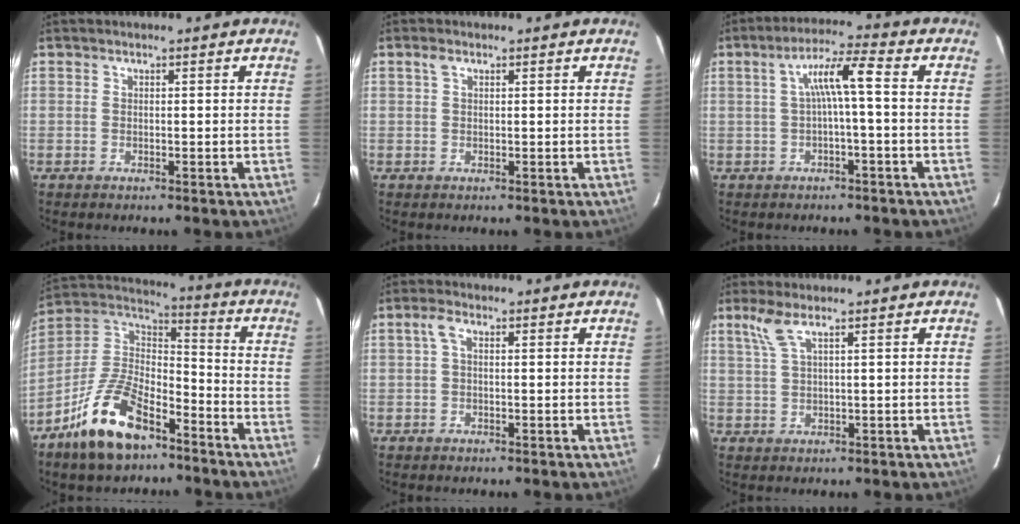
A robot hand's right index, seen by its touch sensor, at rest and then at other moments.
{"total": 1.2, "force": [0.6, 0.7, 0.9], "torque": [-0.019, 0.005, 0.010]}
{"total": 5.9, "force": [-0.5, 0.1, 5.9], "torque": [-0.117, 0.014, -0.003]}
{"total": 16.8, "force": [-10.6, 7.7, 10.5], "torque": [-0.223, 0.007, -0.194]}
{"total": 2.2, "force": [0.4, 1.0, 2.0], "torque": [-0.043, 0.009, 0.006]}
{"total": 3.3, "force": [1.9, 0.0, 2.7], "torque": [-0.062, 0.003, 0.046]}